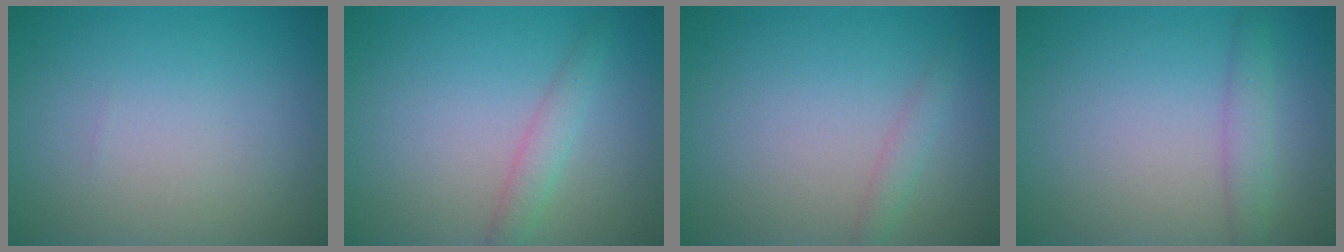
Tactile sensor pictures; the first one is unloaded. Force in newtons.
{"total": 1.9, "press": 1.9, "slide": 0.0}
{"total": 1.3, "press": 1.3, "slide": 0.1}
{"total": 2.0, "press": 2.0, "slide": 0.0}